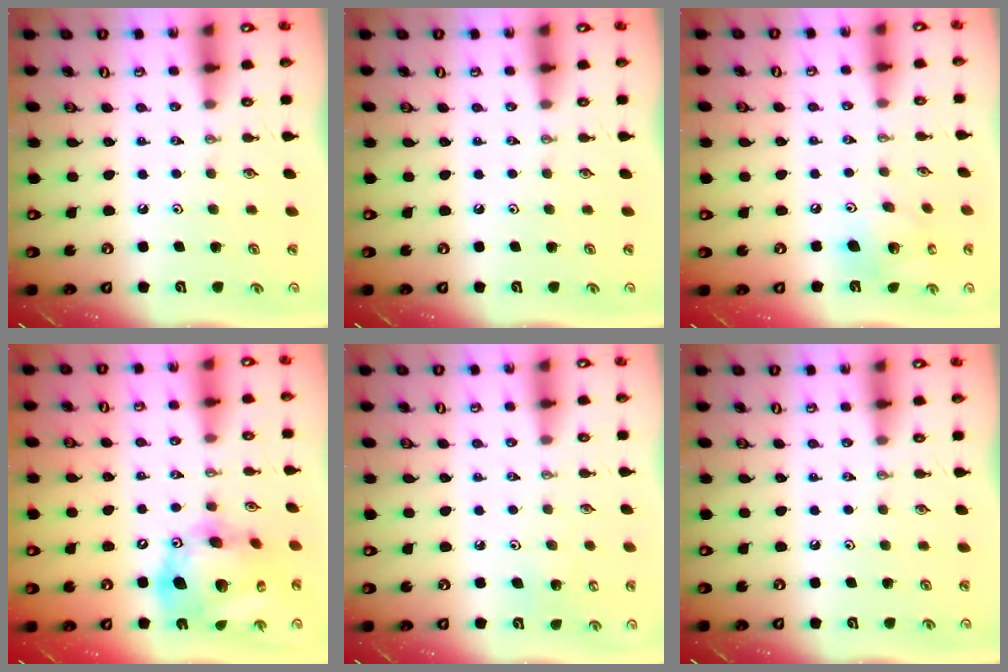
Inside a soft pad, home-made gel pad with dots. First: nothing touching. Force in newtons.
{"total": 0.0}
{"total": 13.4, "press": 13.0, "slide": 3.0}
{"total": 22.1, "press": 21.9, "slide": 3.3}
{"total": 5.0, "press": 4.9, "slide": 1.2}
{"total": 0.0}